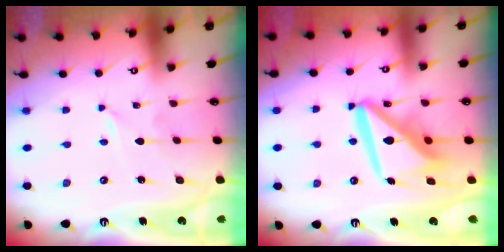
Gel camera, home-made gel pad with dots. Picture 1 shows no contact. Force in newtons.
{"total": 15.9, "press": 15.8, "slide": 2.1}